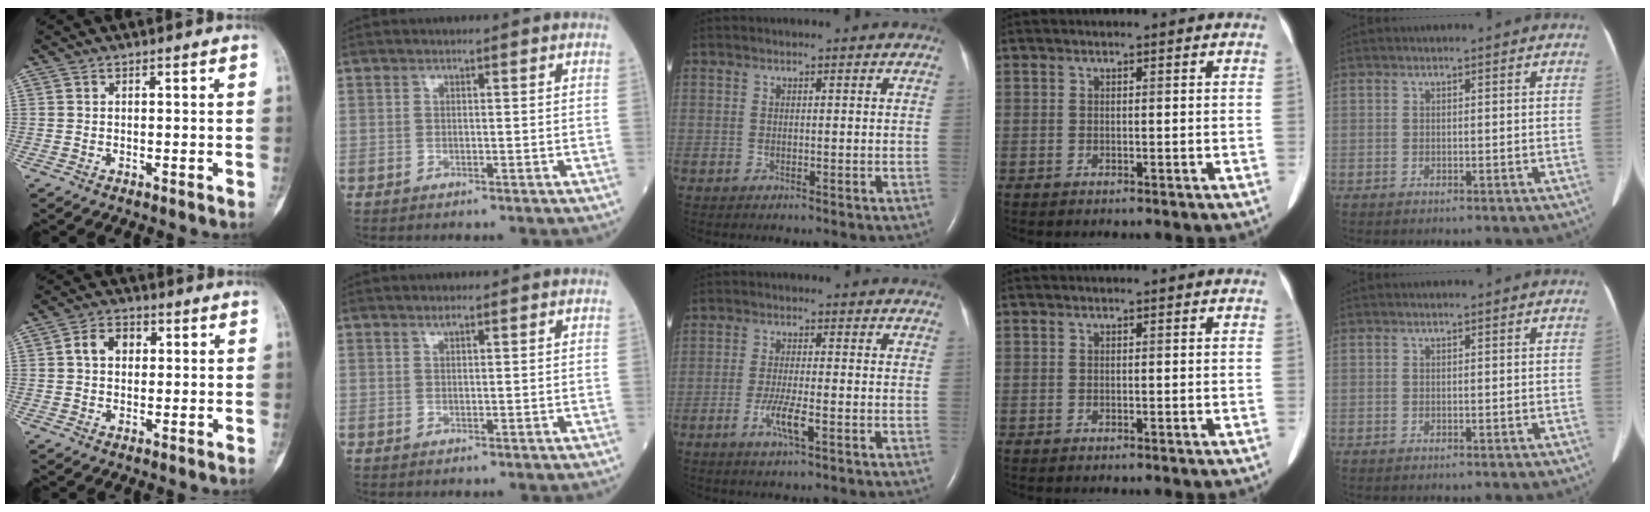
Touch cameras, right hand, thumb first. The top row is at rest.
{"thumb": {"total": 5.0, "force": [1.0, 3.7, 3.2], "torque": [-0.043, 0.011, 0.011]}, "index": {"total": 0.7, "force": [0.6, 0.1, 0.5], "torque": [-0.010, 0.000, 0.011]}, "middle": {"total": 4.4, "force": [-1.9, 0.4, 3.9], "torque": [-0.081, -0.006, -0.035]}}